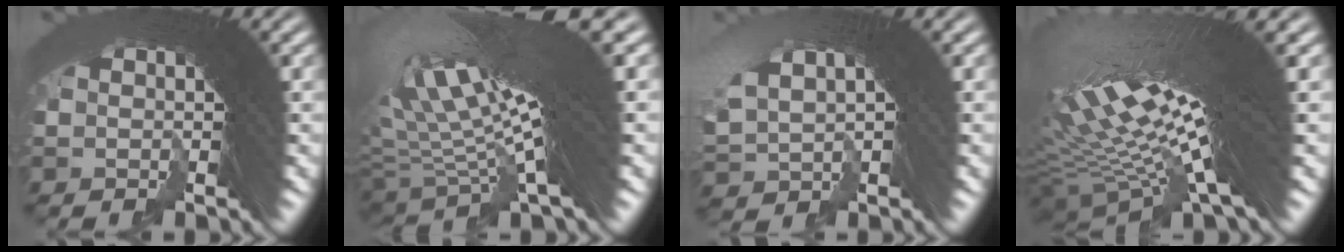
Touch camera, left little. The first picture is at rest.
{"total": 11.3, "force": [5.4, 3.1, 9.4], "torque": [-0.163, 0.024, 0.091]}
{"total": 2.7, "force": [2.5, 1.0, 0.1], "torque": [0.004, 0.016, 0.044]}
{"total": 13.0, "force": [4.1, 3.7, 11.8], "torque": [-0.206, 0.023, 0.070]}